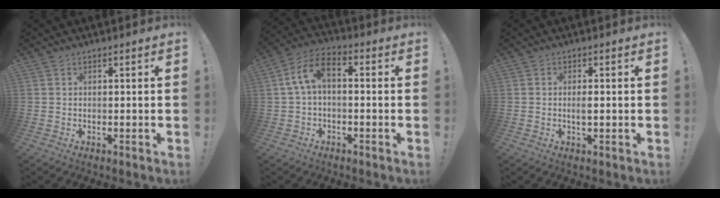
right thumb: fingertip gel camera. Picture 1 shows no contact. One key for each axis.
{"total": 7.9, "fx": 0.7, "fy": 4.1, "fz": 6.7, "tx": -0.147, "ty": 0.003, "tz": 0.015}
{"total": 1.9, "fx": -0.1, "fy": 0.5, "fz": 1.9, "tx": -0.027, "ty": -0.003, "tz": -0.003}